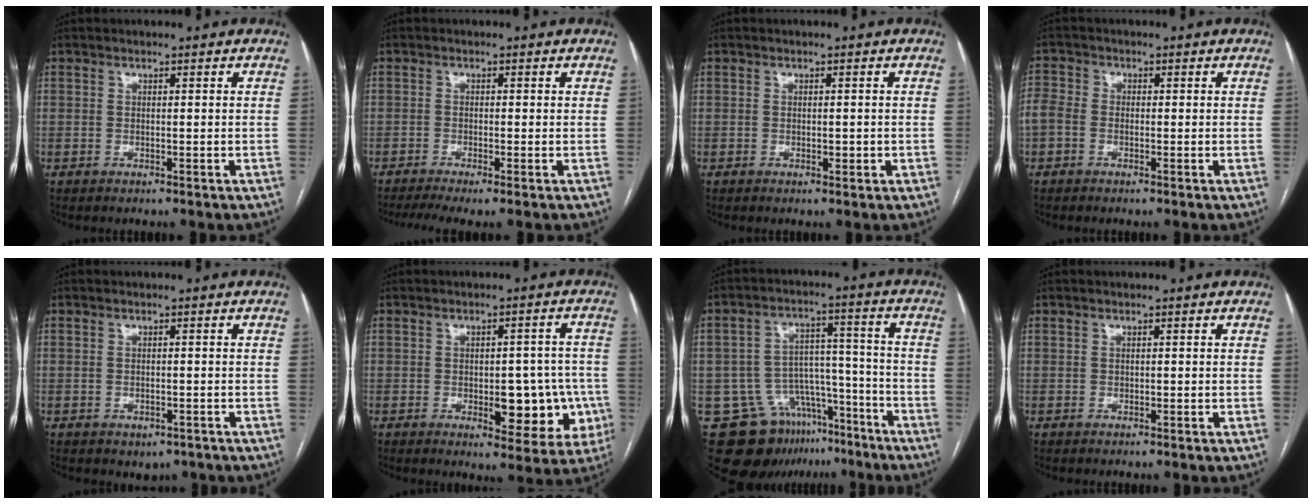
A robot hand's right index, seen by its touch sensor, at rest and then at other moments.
{"total": 4.5, "force": [-3.0, 0.2, 3.3], "torque": [-0.059, -0.008, -0.054]}
{"total": 1.1, "force": [-0.2, 0.6, 0.9], "torque": [-0.012, 0.000, -0.001]}
{"total": 4.2, "force": [-1.0, 3.3, 2.4], "torque": [-0.067, 0.015, -0.022]}
{"total": 2.7, "force": [-1.6, 1.7, 1.3], "torque": [-0.012, 0.000, -0.010]}
{"total": 10.4, "force": [-2.4, 4.9, 8.8], "torque": [-0.089, 0.016, -0.019]}
{"total": 15.0, "force": [-10.8, 9.2, 4.8], "torque": [-0.070, 0.063, -0.156]}
{"total": 0.0}